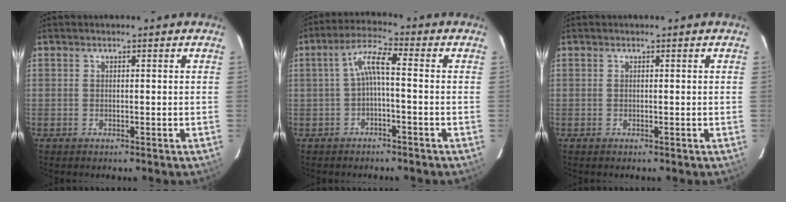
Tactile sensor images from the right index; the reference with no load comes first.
{"total": 5.0, "force": [-0.9, 0.8, 4.9], "torque": [-0.107, 0.016, -0.016]}
{"total": 0.0}